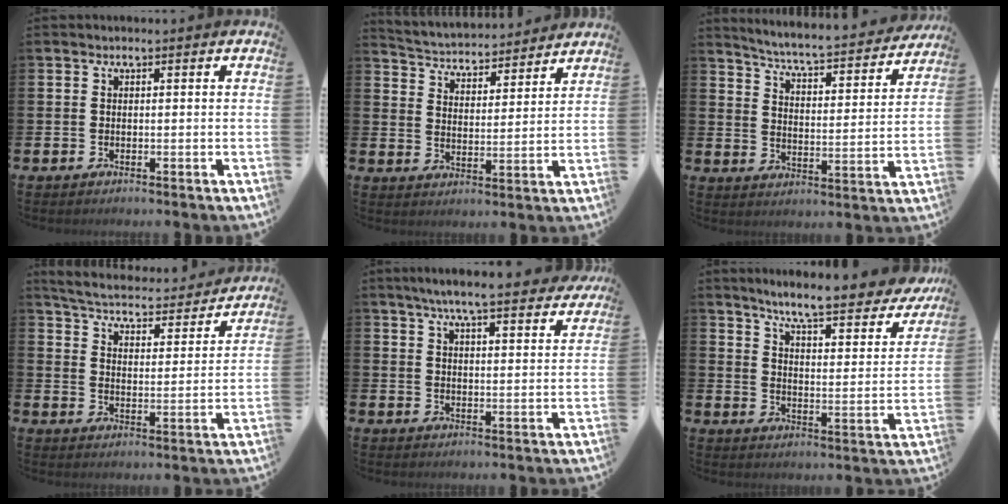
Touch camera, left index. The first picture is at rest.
{"total": 4.3, "force": [4.2, 1.0, 0.1], "torque": [-0.029, -0.038, 0.067]}
{"total": 5.6, "force": [5.4, 0.1, 1.7], "torque": [-0.052, -0.052, 0.083]}
{"total": 5.0, "force": [4.8, 0.6, 1.0], "torque": [-0.048, -0.041, 0.077]}
{"total": 6.8, "force": [6.3, 0.4, 2.6], "torque": [-0.056, -0.031, 0.108]}
{"total": 7.6, "force": [6.9, 0.4, 3.1], "torque": [-0.082, -0.054, 0.113]}